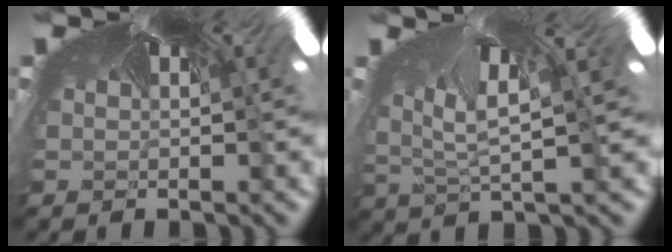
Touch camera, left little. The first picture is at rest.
{"total": 3.4, "force": [-3.4, -0.3, -0.4], "torque": [-0.035, -0.067, -0.027]}